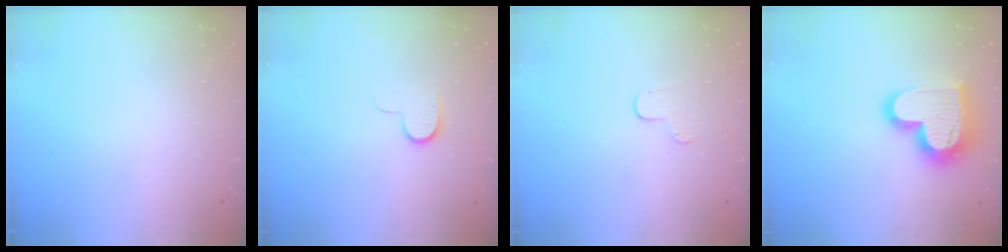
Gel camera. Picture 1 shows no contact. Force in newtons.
{"total": 5.3, "press": 5.3, "slide": 0.5}
{"total": 4.1, "press": 4.1, "slide": 0.4}
{"total": 17.8, "press": 17.7, "slide": 1.5}